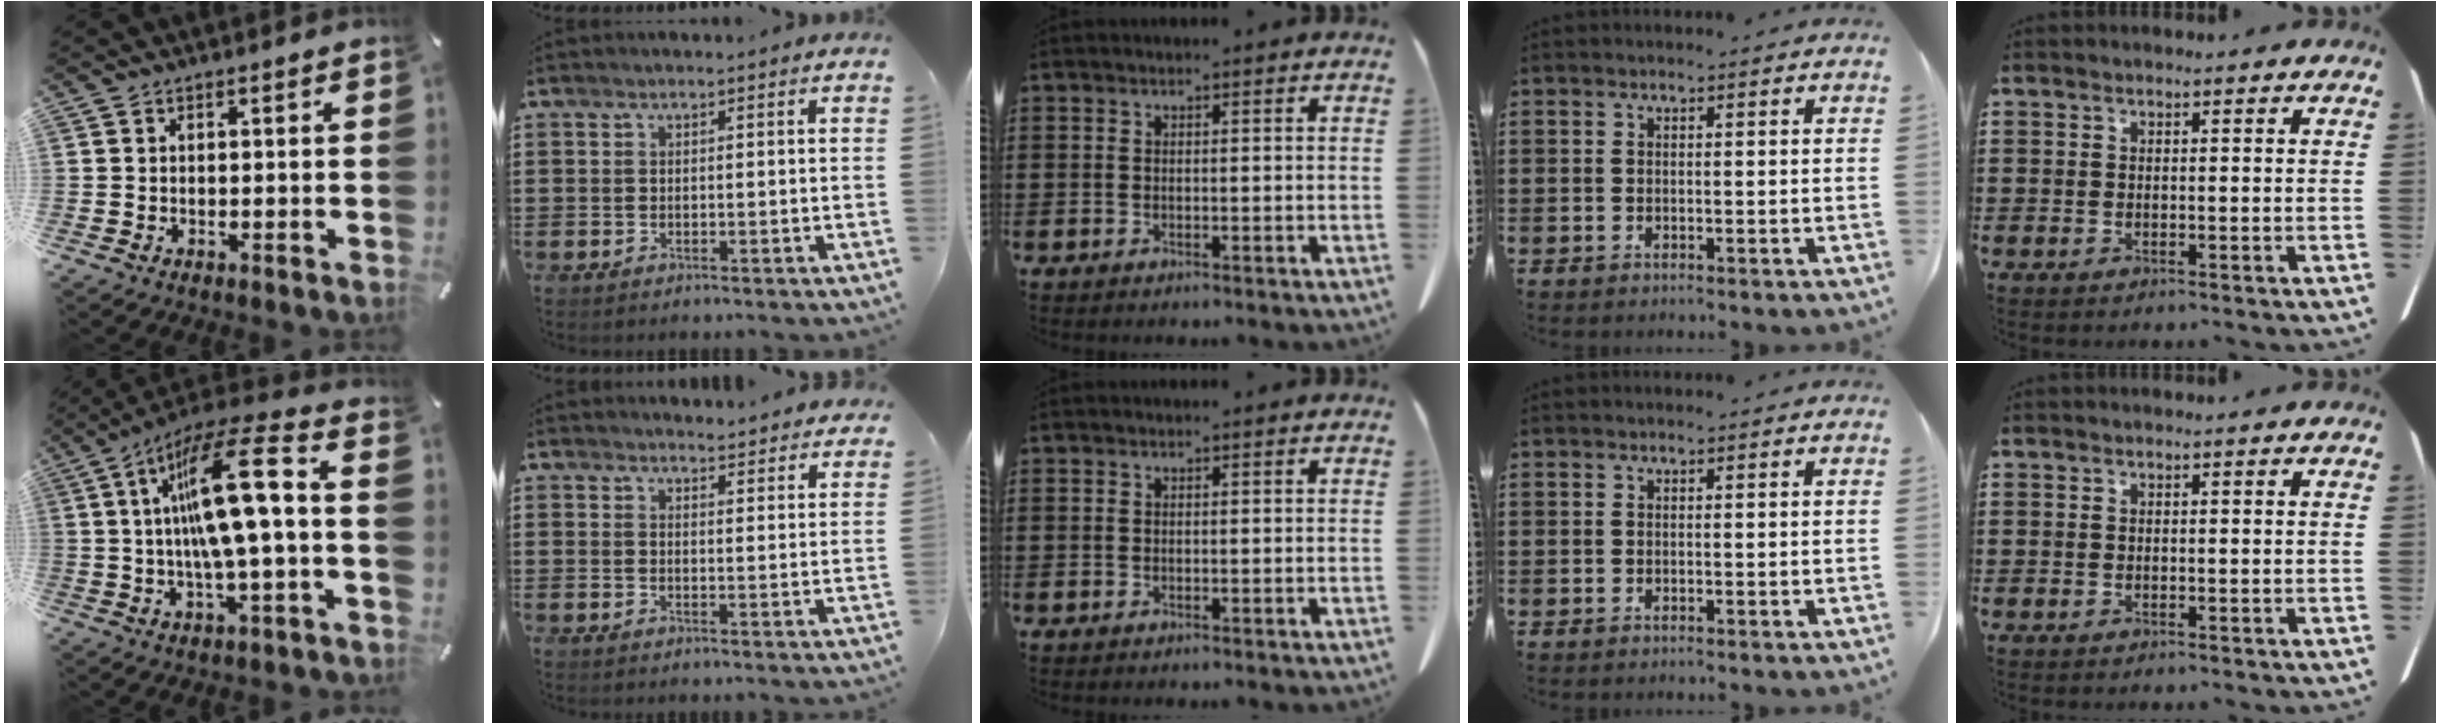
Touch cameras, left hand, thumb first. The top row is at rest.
{"thumb": {"total": 17.3, "force": [2.3, 2.9, 16.9], "torque": [-0.304, -0.014, 0.022]}, "index": {"total": 3.5, "force": [3.5, 0.3, 0.2], "torque": [-0.007, -0.015, 0.065]}}